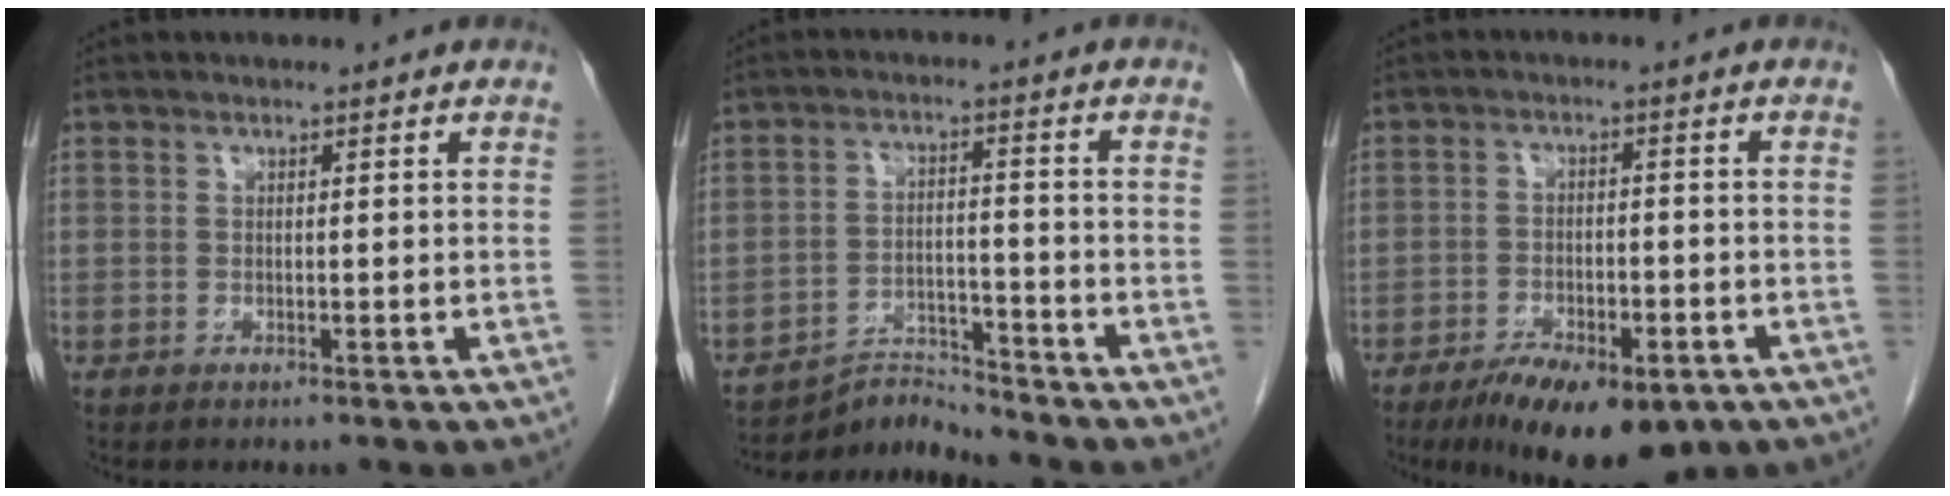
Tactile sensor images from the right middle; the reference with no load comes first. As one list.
[{"total": 5.2, "force": [-5.0, -0.6, -1.5], "torque": [0.026, 0.003, -0.084]}, {"total": 11.7, "force": [-7.8, 4.3, 7.6], "torque": [-0.113, -0.009, -0.117]}]